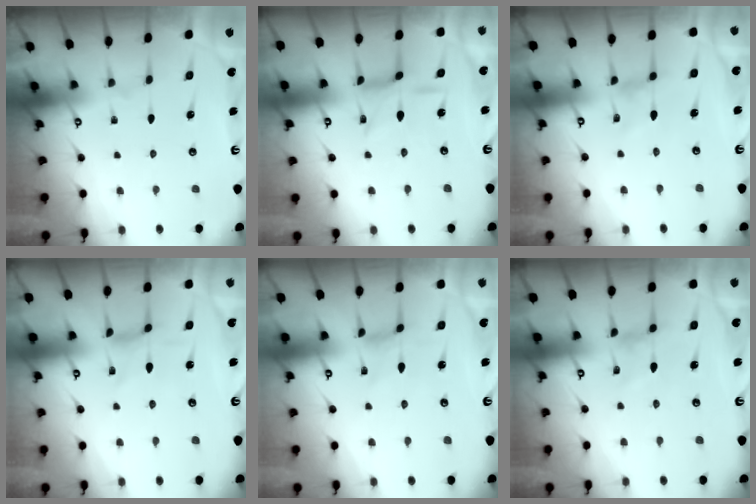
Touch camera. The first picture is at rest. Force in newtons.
{"total": 4.7, "press": 4.7, "slide": 0.1}
{"total": 0.0}
{"total": 0.0}
{"total": 0.0}
{"total": 0.0}